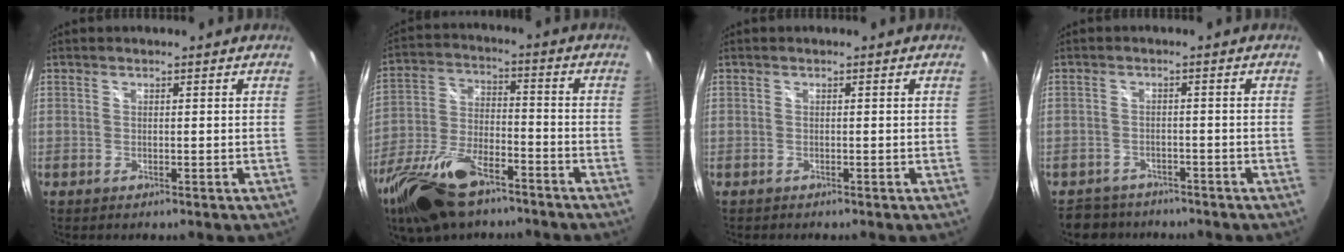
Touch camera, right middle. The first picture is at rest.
{"total": 19.0, "force": [-12.9, 8.2, 11.3], "torque": [-0.247, -0.025, -0.234]}
{"total": 0.0}
{"total": 6.0, "force": [-5.1, 3.2, 0.8], "torque": [-0.032, 0.003, -0.079]}